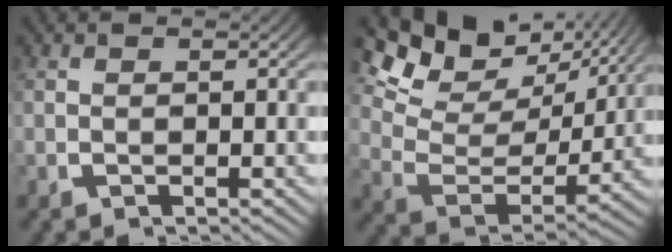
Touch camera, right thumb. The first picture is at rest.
{"total": 8.5, "force": [4.2, 4.6, 5.8], "torque": [-0.104, 0.005, 0.069]}